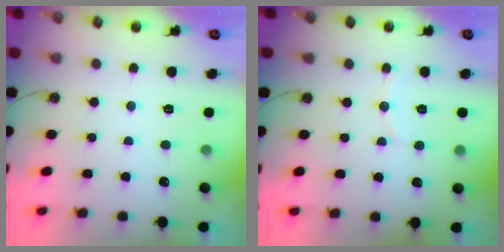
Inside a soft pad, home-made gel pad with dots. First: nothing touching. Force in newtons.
{"total": 5.2, "press": 5.2, "slide": 0.5}